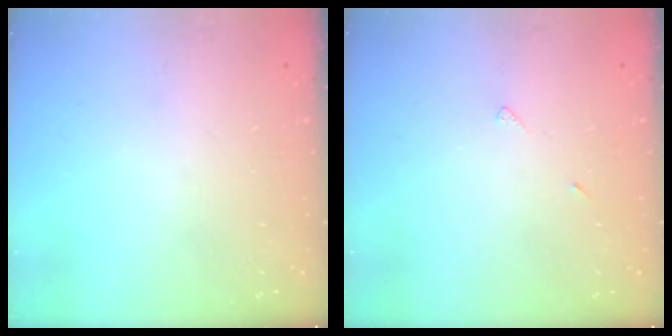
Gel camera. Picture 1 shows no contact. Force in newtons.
{"total": 5.0, "press": 5.0, "slide": 0.5}